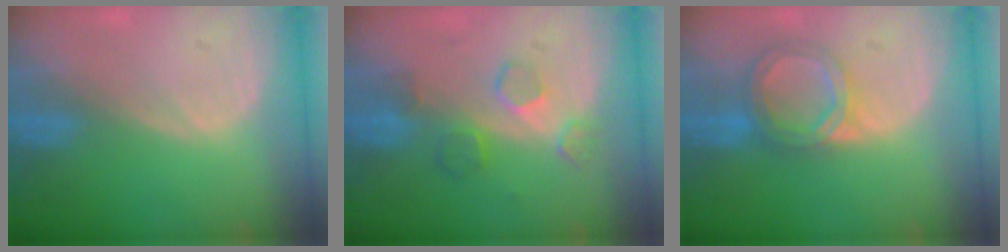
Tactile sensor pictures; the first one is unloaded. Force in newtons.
{"total": 4.8, "press": 4.5, "slide": 1.5}
{"total": 6.4, "press": 5.6, "slide": 3.1}